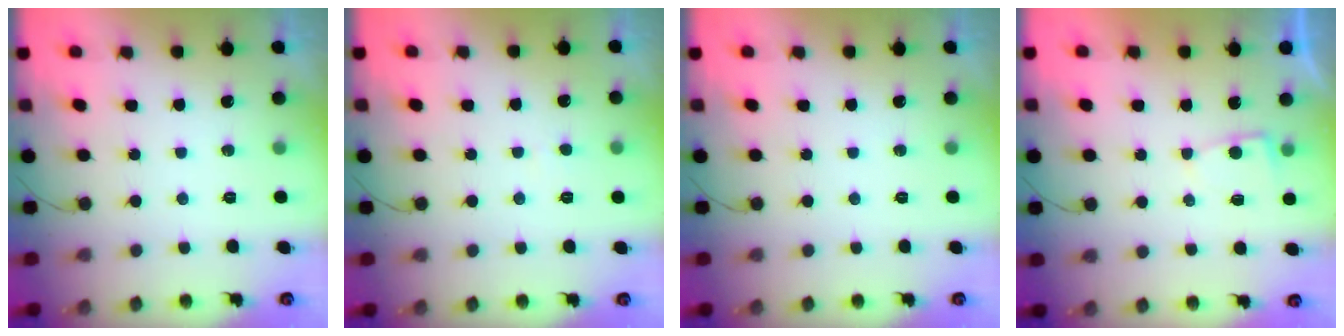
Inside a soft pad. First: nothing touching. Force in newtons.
{"total": 1.7, "press": 1.7, "slide": 0.1}
{"total": 0.0}
{"total": 2.4, "press": 2.4, "slide": 0.4}